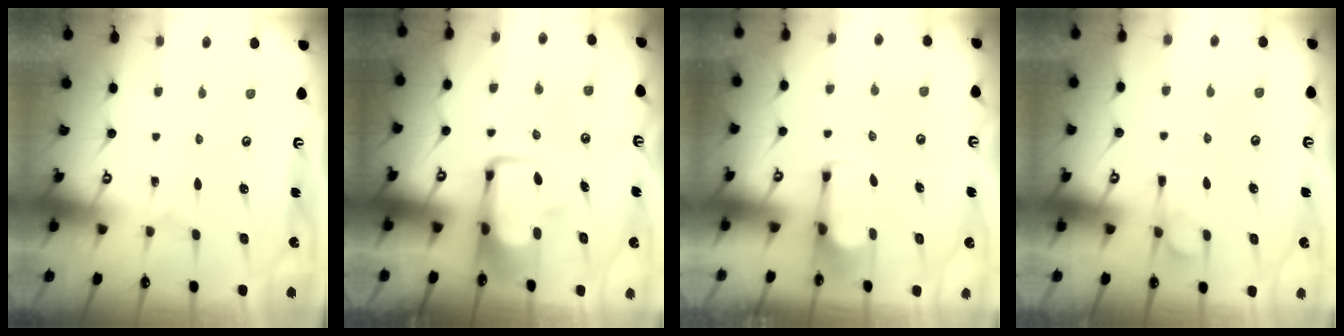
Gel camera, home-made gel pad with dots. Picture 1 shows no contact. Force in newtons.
{"total": 7.5, "press": 7.3, "slide": 1.4}
{"total": 2.7, "press": 2.6, "slide": 0.9}
{"total": 1.8, "press": 1.3, "slide": 1.3}